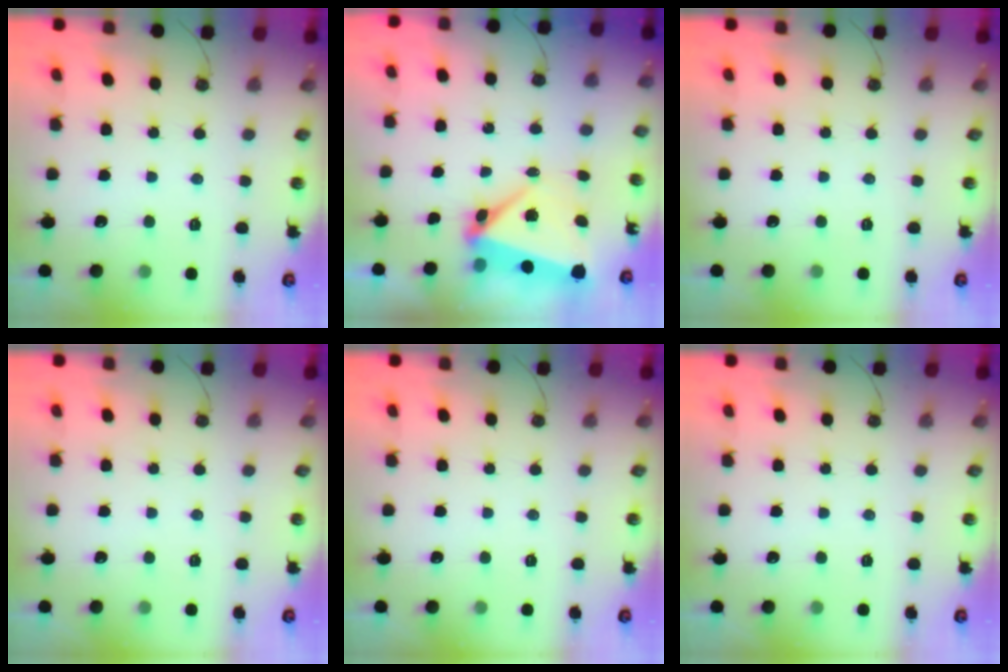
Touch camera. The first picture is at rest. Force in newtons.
{"total": 6.3, "press": 6.3, "slide": 0.8}
{"total": 0.0}
{"total": 0.0}
{"total": 0.0}
{"total": 0.0}